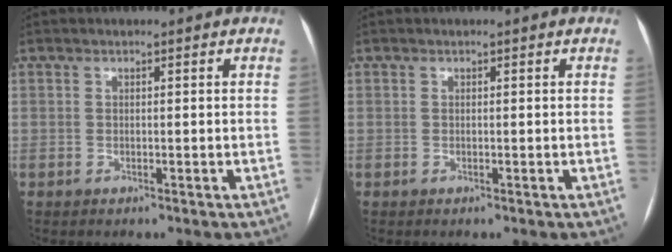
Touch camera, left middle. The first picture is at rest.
{"total": 0.0}